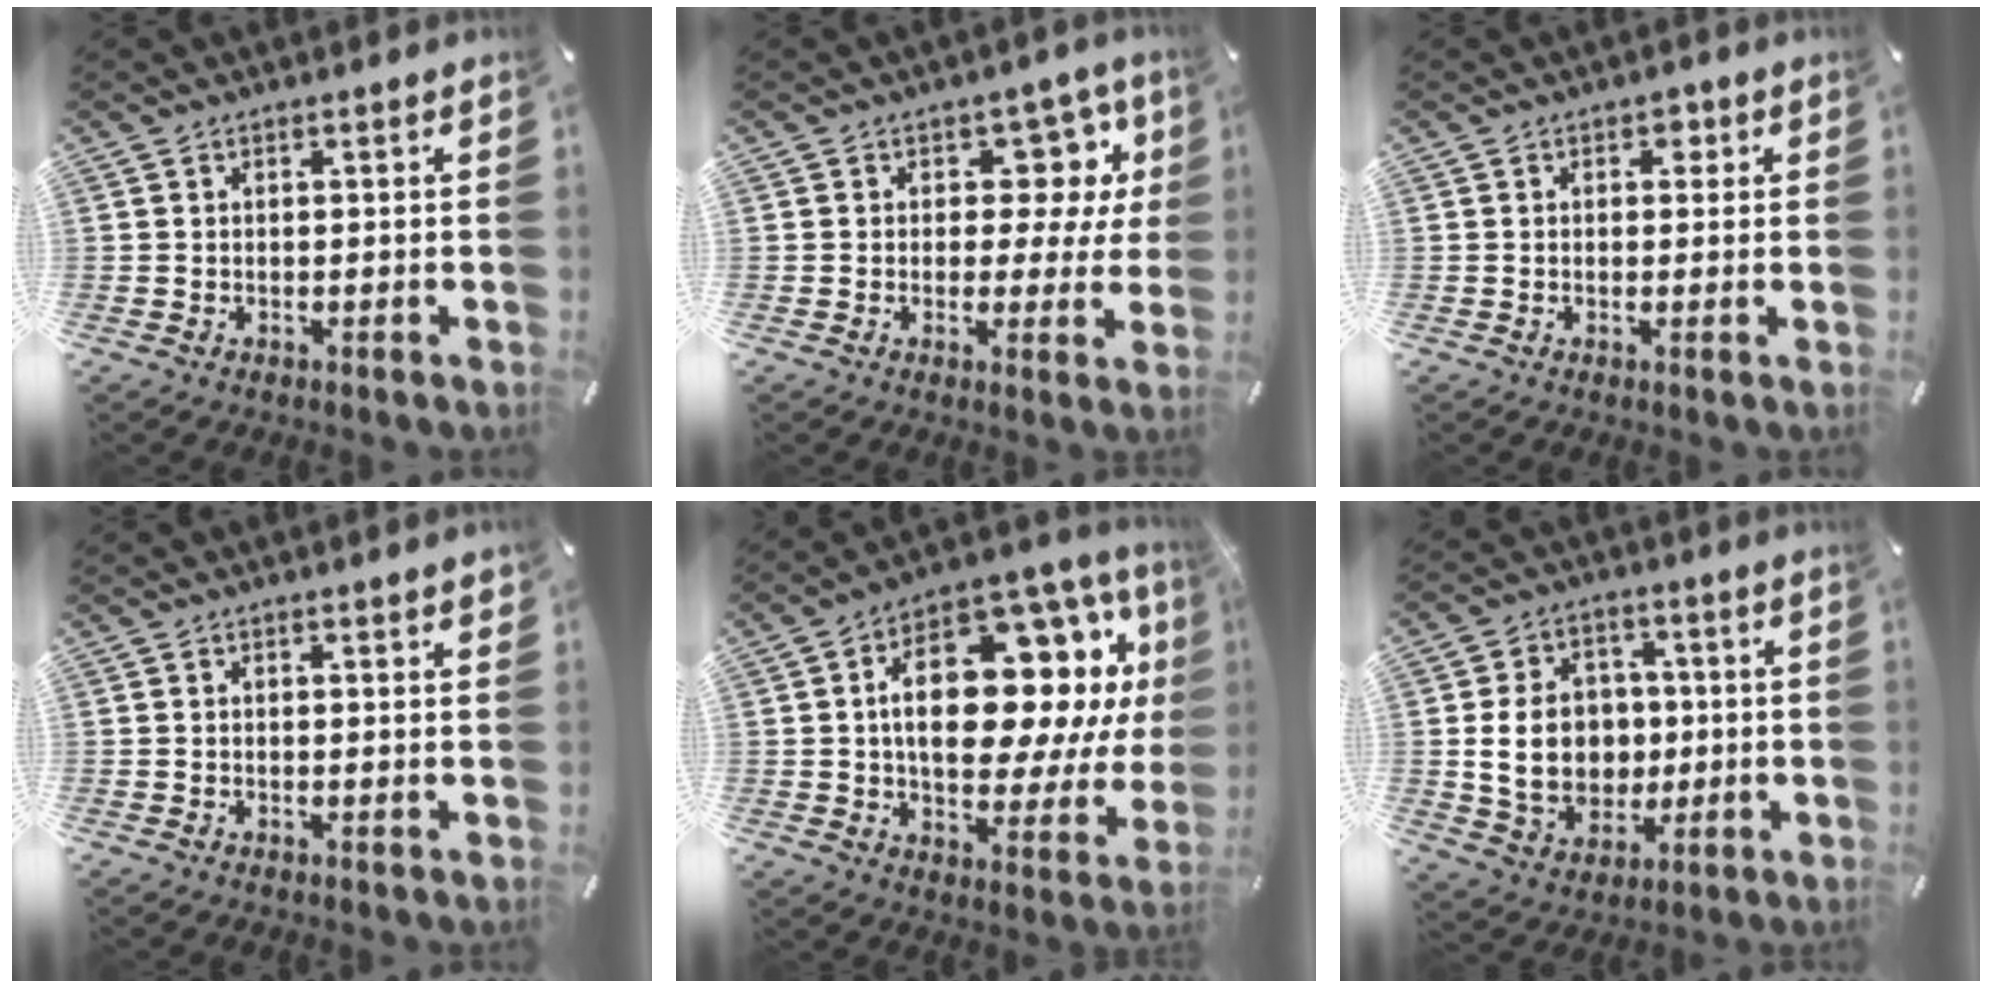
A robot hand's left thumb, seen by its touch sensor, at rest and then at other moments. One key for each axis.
{"total": 10.9, "fx": 4.3, "fy": 7.4, "fz": 6.7, "tx": -0.076, "ty": -0.029, "tz": 0.074}
{"total": 1.9, "fx": 0.5, "fy": 1.6, "fz": 0.9, "tx": -0.005, "ty": 0.001, "tz": 0.002}
{"total": 0.8, "fx": 0.5, "fy": 0.1, "fz": 0.6, "tx": -0.004, "ty": -0.004, "tz": 0.006}
{"total": 24.0, "fx": 6.0, "fy": 13.2, "fz": 19.2, "tx": -0.303, "ty": -0.042, "tz": 0.103}
{"total": 14.0, "fx": 0.0, "fy": 11.5, "fz": 8.0, "tx": -0.158, "ty": 0.010, "tz": 0.006}